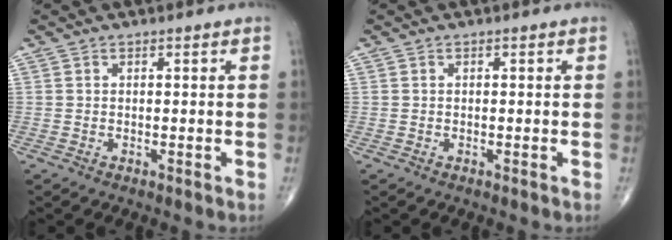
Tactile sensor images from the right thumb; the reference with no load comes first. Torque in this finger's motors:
{"motor_torque": [0.23, -0.04, -0.11, -0.12, -0.03]}